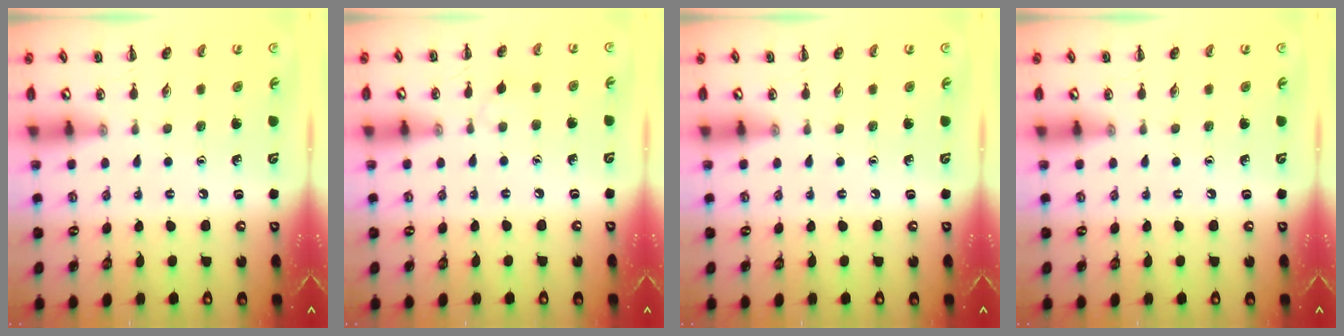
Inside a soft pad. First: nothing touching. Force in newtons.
{"total": 2.9, "press": 2.7, "slide": 1.2}
{"total": 0.0}
{"total": 0.0}